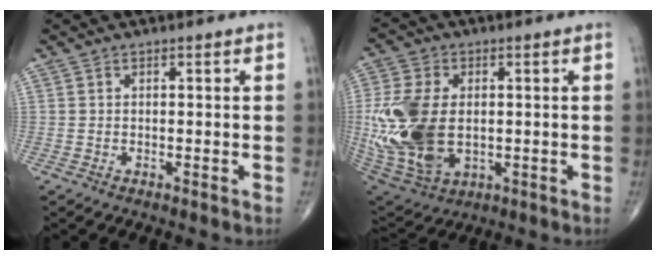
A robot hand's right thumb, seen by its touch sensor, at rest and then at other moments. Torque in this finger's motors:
{"motor_torque": [2.67, 2.33, 0.87, -0.71, 0.62]}